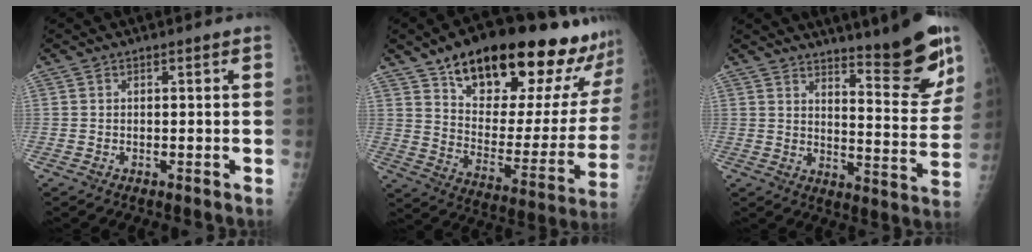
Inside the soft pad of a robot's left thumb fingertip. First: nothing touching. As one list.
[{"total": 29.4, "force": [20.8, 10.4, 18.0], "torque": [-0.222, -0.075, 0.303]}, {"total": 14.7, "force": [10.9, 2.4, 9.6], "torque": [-0.099, -0.091, 0.161]}]